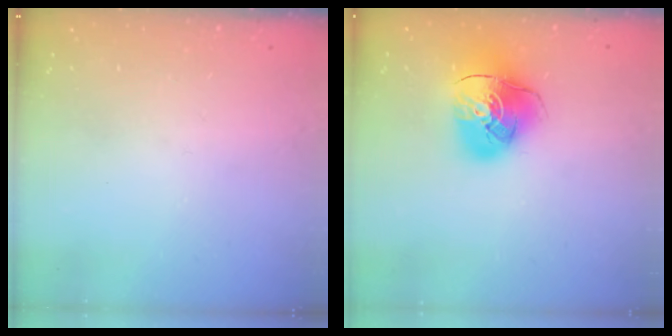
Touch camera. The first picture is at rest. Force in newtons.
{"total": 12.8, "press": 12.6, "slide": 1.9}